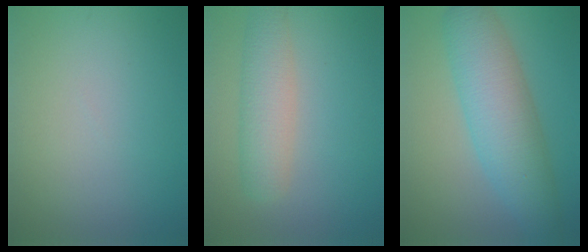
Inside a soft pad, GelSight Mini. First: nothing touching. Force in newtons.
{"total": 3.2, "press": 3.2, "slide": 0.3}
{"total": 7.2, "press": 7.2, "slide": 0.3}